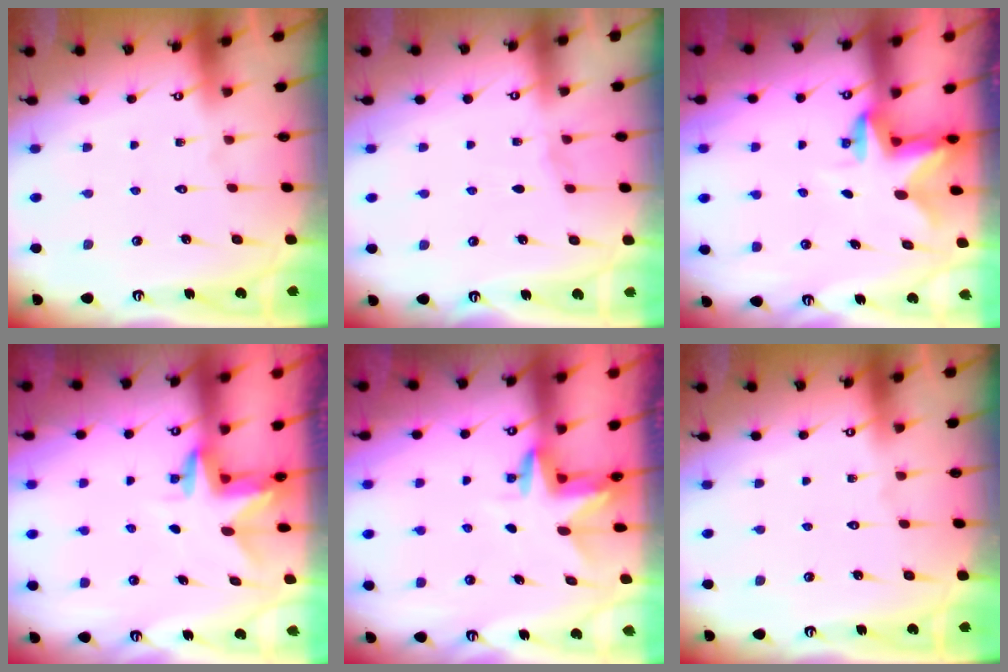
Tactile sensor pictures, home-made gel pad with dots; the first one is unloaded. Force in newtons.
{"total": 2.2, "press": 2.2, "slide": 0.3}
{"total": 2.4, "press": 2.3, "slide": 0.4}
{"total": 3.0, "press": 3.0, "slide": 0.1}
{"total": 3.2, "press": 3.2, "slide": 0.3}
{"total": 0.0}